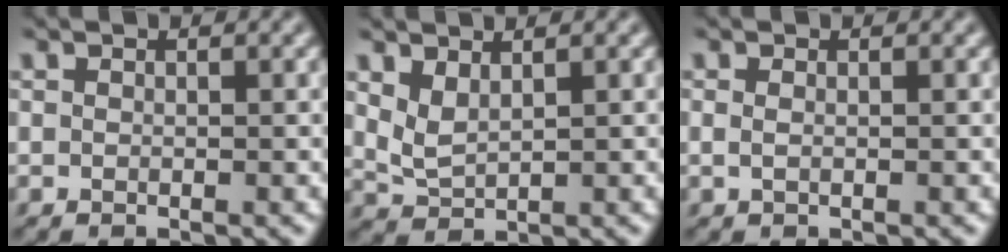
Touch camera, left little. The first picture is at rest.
{"total": 2.0, "force": [1.1, 1.0, 1.4], "torque": [-0.039, -0.003, 0.027]}
{"total": 0.6, "force": [-0.1, 0.3, 0.5], "torque": [-0.015, 0.002, -0.001]}